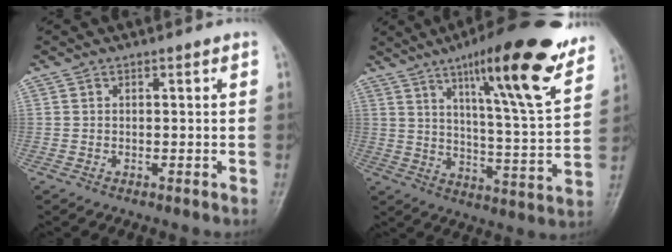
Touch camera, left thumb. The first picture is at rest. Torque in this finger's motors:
{"motor_torque": [0.22, 0.39, 1.68, -1.09, 0.30]}